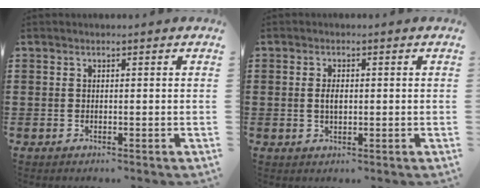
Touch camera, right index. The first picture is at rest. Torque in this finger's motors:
{"motor_torque": [1.05, -0.07, 0.13, 0.08]}